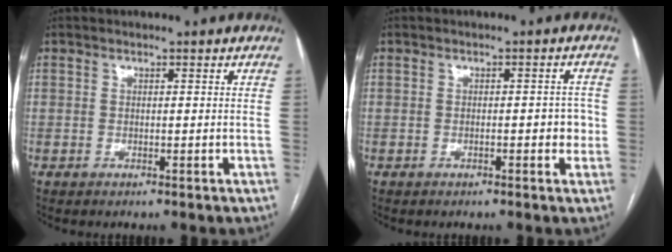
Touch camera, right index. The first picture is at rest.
{"total": 3.1, "force": [-0.3, 1.3, 2.8], "torque": [-0.032, 0.011, -0.002]}